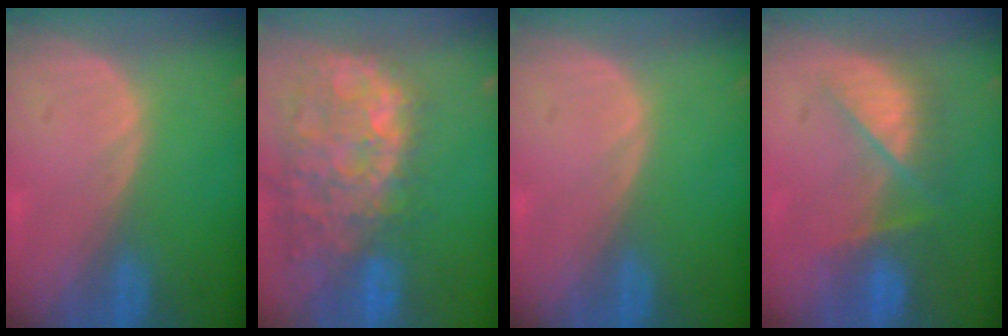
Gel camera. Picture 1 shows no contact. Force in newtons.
{"total": 14.6, "press": 11.8, "slide": 8.7}
{"total": 0.0}
{"total": 7.1, "press": 7.0, "slide": 1.3}